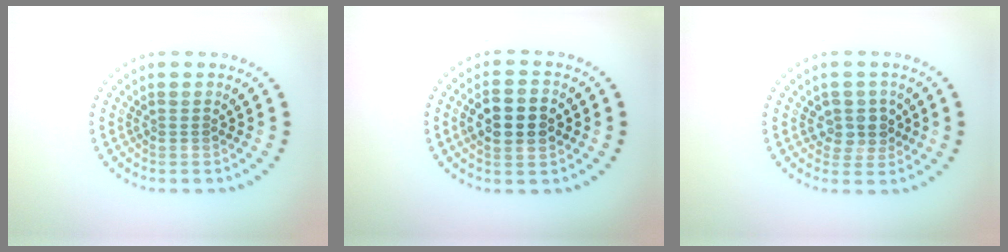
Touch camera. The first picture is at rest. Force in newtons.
{"total": 4.5, "press": 4.5, "slide": 0.3}
{"total": 2.5, "press": 2.2, "slide": 1.0}